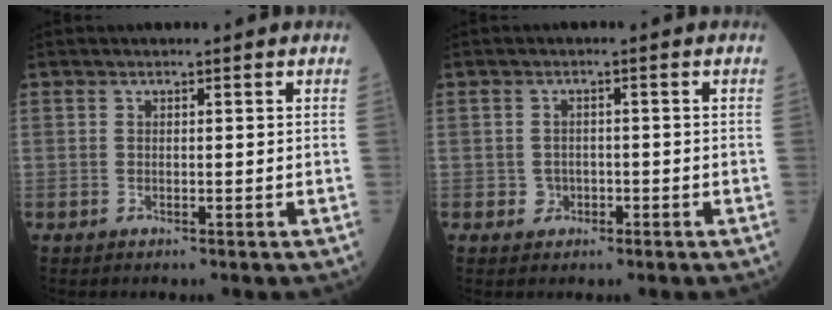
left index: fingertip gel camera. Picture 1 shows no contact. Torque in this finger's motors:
{"motor_torque": [-0.11, 0.15, -0.02, -0.01]}